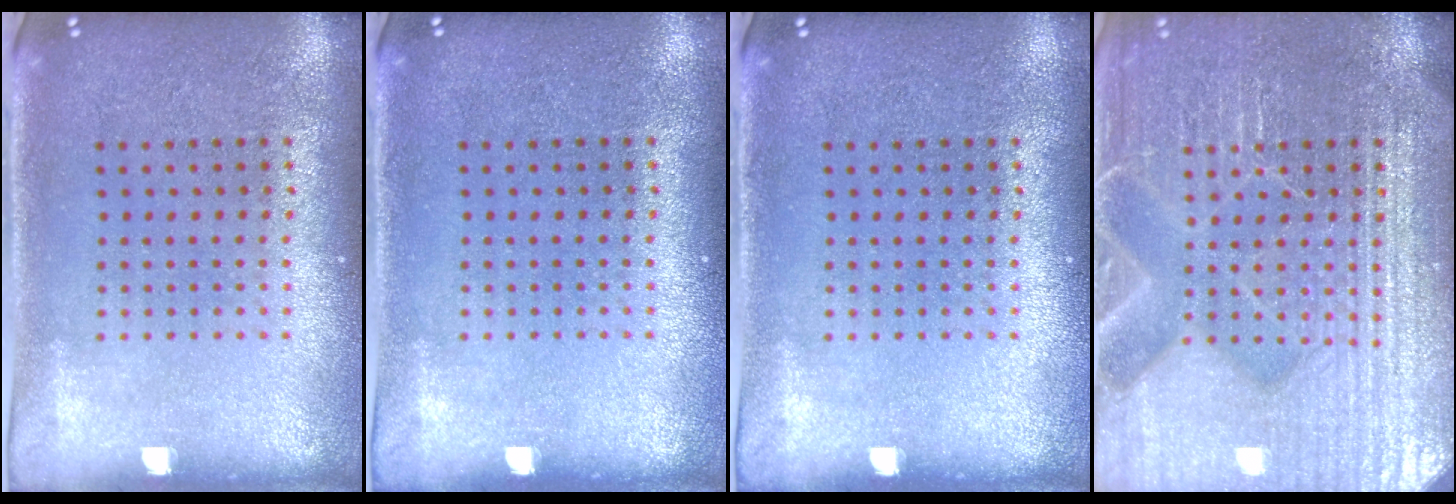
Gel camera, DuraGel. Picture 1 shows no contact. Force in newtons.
{"total": 0.0}
{"total": 0.0}
{"total": 7.6, "press": 7.5, "slide": 1.0}